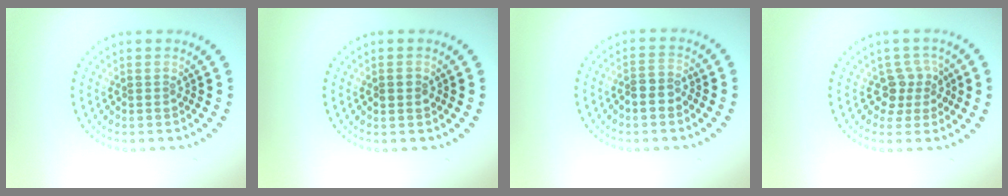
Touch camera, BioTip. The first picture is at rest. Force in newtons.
{"total": 1.1, "press": 1.1, "slide": 0.2}
{"total": 2.1, "press": 1.9, "slide": 0.9}
{"total": 2.5, "press": 2.0, "slide": 1.5}